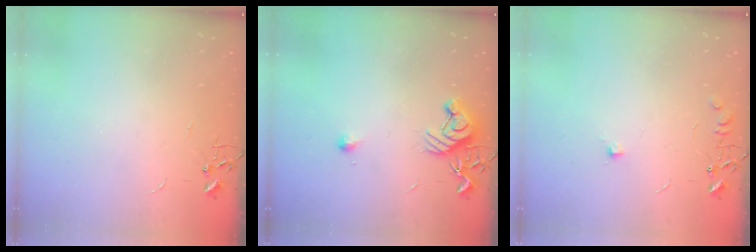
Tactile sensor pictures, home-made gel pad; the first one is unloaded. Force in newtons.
{"total": 9.1, "press": 9.1, "slide": 1.0}
{"total": 6.5, "press": 6.5, "slide": 0.7}